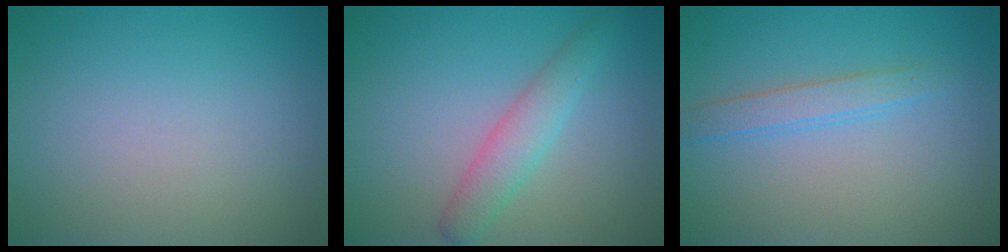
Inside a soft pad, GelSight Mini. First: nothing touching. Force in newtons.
{"total": 2.9, "press": 2.9, "slide": 0.1}
{"total": 2.0, "press": 2.0, "slide": 0.1}